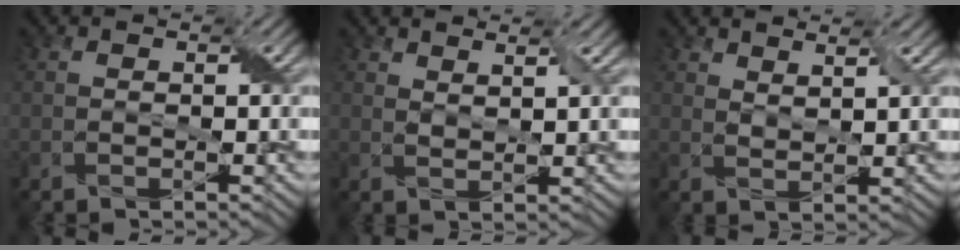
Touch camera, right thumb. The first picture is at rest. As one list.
[{"total": 2.3, "force": [1.8, 0.4, 1.5], "torque": [-0.028, -0.001, 0.037]}, {"total": 2.8, "force": [2.2, 0.6, 1.7], "torque": [-0.031, -0.002, 0.045]}]